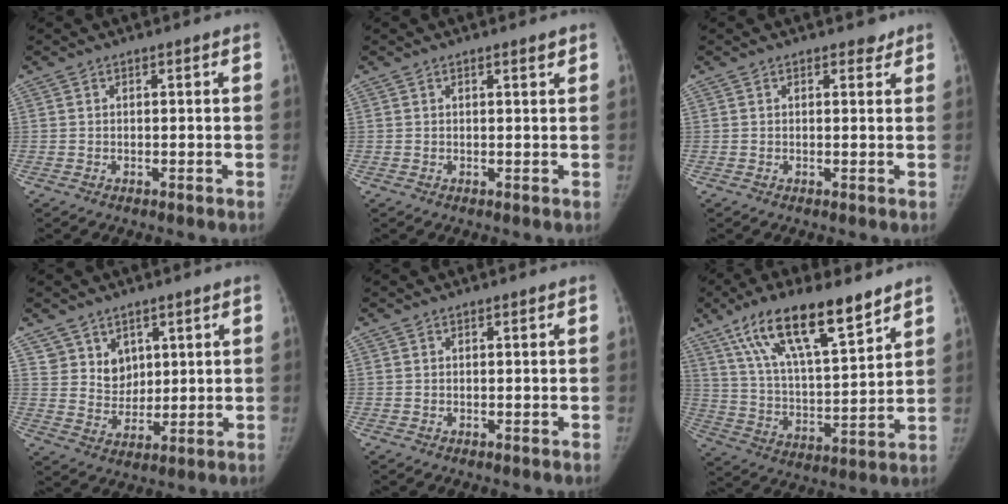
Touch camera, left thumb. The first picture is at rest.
{"total": 1.0, "force": [0.7, 0.2, 0.8], "torque": [-0.006, -0.004, 0.011]}
{"total": 1.4, "force": [1.1, 0.8, 0.3], "torque": [0.012, -0.006, 0.010]}
{"total": 6.2, "force": [3.5, 5.1, 0.8], "torque": [0.027, -0.028, 0.072]}
{"total": 0.0}
{"total": 19.2, "force": [12.4, 5.7, 13.5], "torque": [-0.214, -0.040, 0.227]}